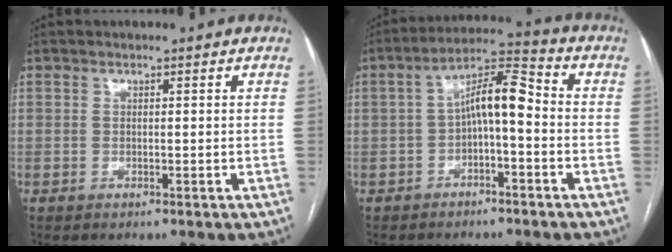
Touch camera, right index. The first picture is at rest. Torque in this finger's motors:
{"motor_torque": [1.33, -0.37, 0.58, 0.16]}